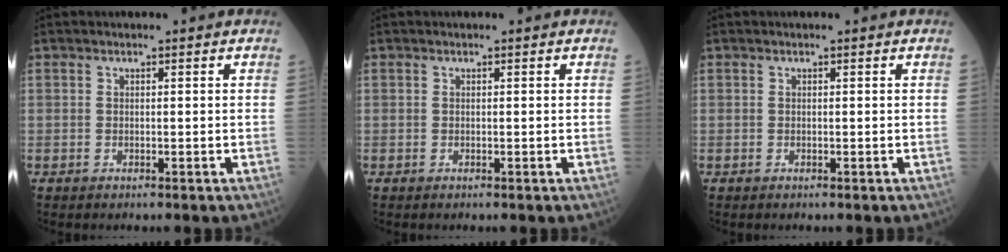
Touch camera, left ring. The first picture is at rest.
{"total": 0.0}
{"total": 0.0}